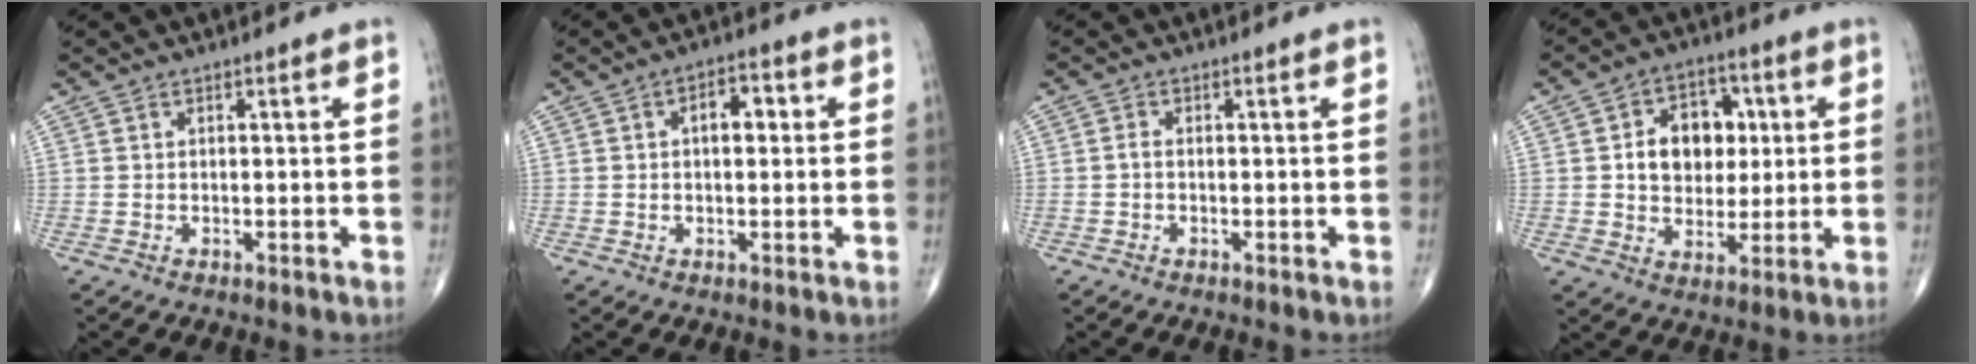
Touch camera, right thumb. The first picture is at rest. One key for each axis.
{"total": 4.7, "fx": 0.8, "fy": 2.6, "fz": 3.8, "tx": -0.045, "ty": 0.013, "tz": 0.007}
{"total": 0.8, "fx": -0.2, "fy": 0.4, "fz": 0.7, "tx": -0.014, "ty": 0.001, "tz": -0.007}
{"total": 11.6, "fx": 1.7, "fy": 8.7, "fz": 7.5, "tx": -0.067, "ty": 0.008, "tz": 0.027}